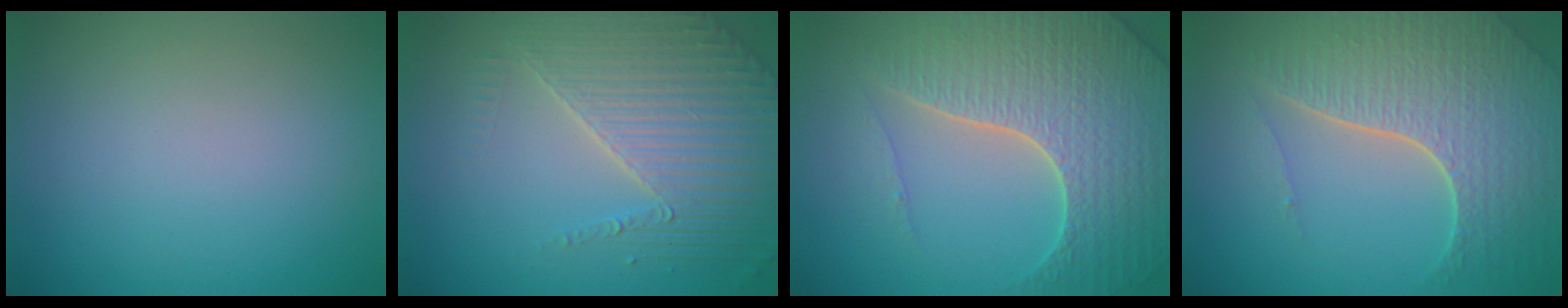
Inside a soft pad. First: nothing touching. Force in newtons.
{"total": 4.8, "press": 4.3, "slide": 2.2}
{"total": 7.1, "press": 6.9, "slide": 1.7}
{"total": 7.2, "press": 5.2, "slide": 4.9}